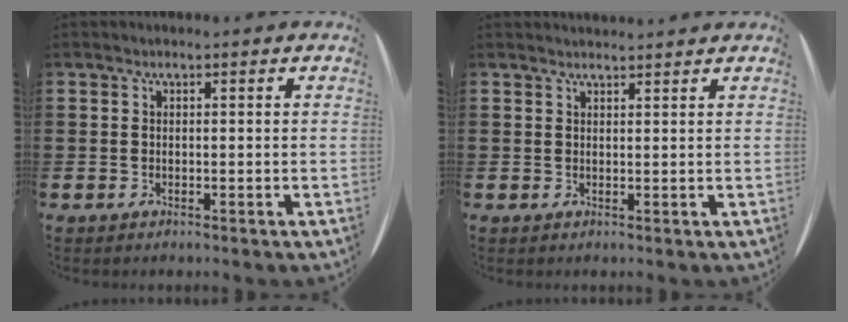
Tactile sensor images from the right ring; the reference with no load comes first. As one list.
[{"total": 1.1, "force": [1.1, -0.1, -0.1], "torque": [0.003, 0.001, 0.021]}]